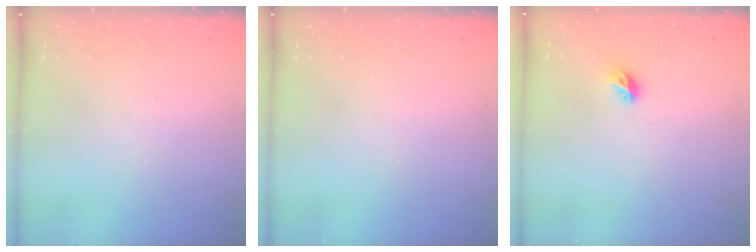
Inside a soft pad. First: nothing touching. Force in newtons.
{"total": 0.0}
{"total": 5.4, "press": 5.2, "slide": 1.4}